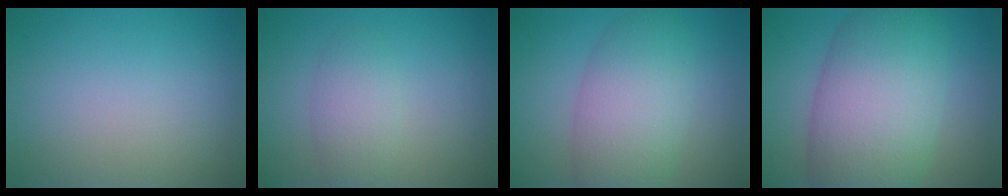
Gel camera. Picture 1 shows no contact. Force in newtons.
{"total": 2.6, "press": 2.6, "slide": 0.1}
{"total": 6.6, "press": 6.6, "slide": 0.3}
{"total": 11.0, "press": 11.0, "slide": 0.4}